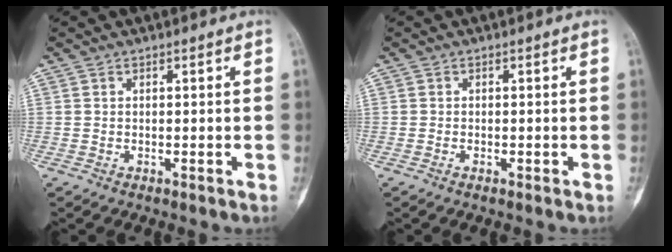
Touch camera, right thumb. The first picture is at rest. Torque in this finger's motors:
{"motor_torque": [-0.37, -0.11, -0.14, 0.02, -0.06]}